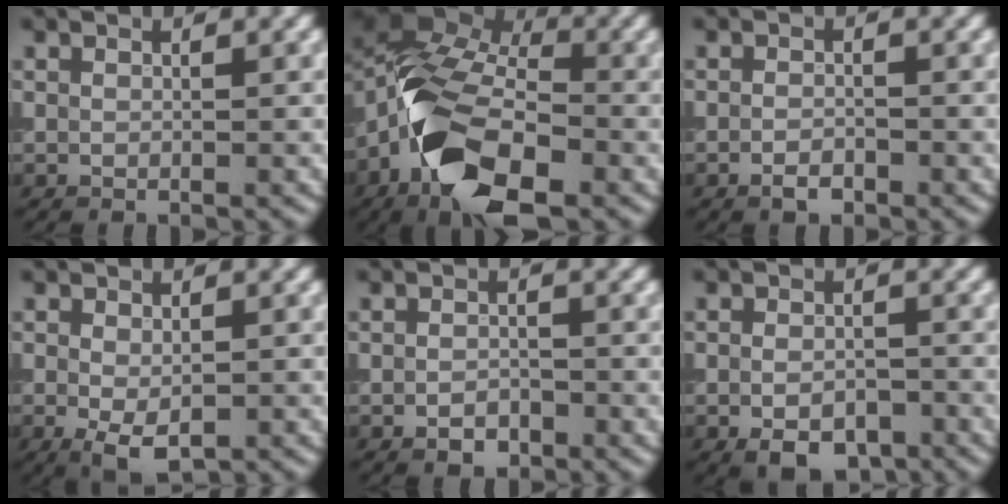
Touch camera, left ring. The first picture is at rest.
{"total": 11.3, "force": [-4.7, 6.1, 8.3], "torque": [-0.156, -0.001, -0.091]}
{"total": 1.3, "force": [-0.8, 0.7, 0.8], "torque": [-0.013, 0.001, -0.017]}
{"total": 3.4, "force": [-1.0, 1.9, 2.7], "torque": [-0.052, -0.012, -0.012]}
{"total": 1.6, "force": [-1.0, 1.0, 0.8], "torque": [-0.011, 0.001, -0.019]}
{"total": 4.3, "force": [-2.3, 2.4, 2.7], "torque": [-0.040, -0.004, -0.040]}